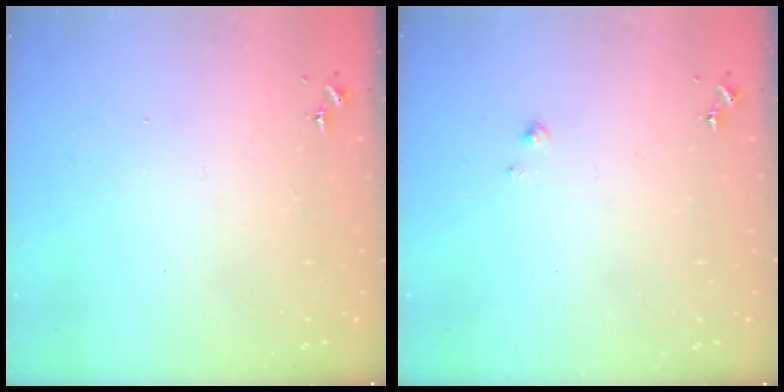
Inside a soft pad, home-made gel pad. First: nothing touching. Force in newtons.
{"total": 1.4, "press": 1.4, "slide": 0.1}